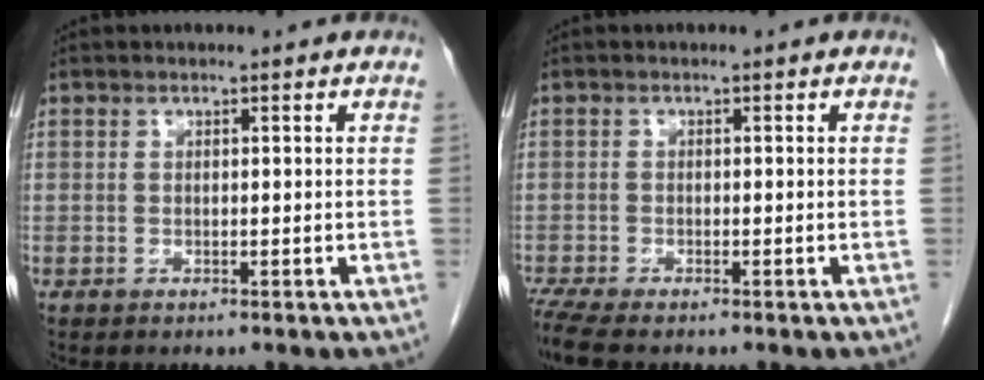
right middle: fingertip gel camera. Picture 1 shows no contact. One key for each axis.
{"total": 4.2, "fx": -3.5, "fy": 0.5, "fz": 2.3, "tx": -0.049, "ty": -0.014, "tz": -0.063}